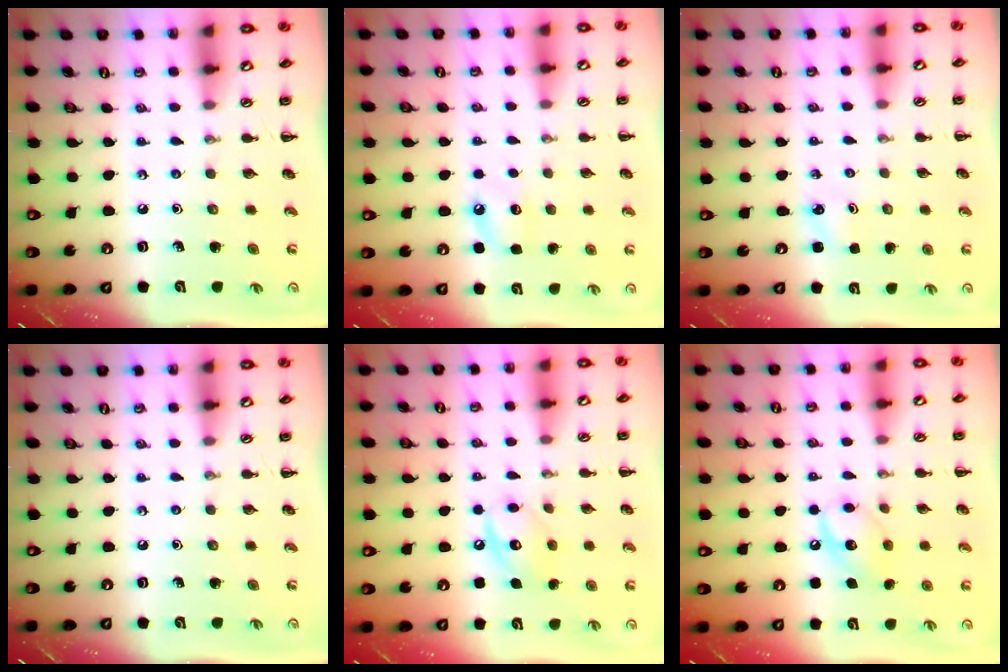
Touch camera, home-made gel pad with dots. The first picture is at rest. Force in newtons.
{"total": 6.4, "press": 6.2, "slide": 1.8}
{"total": 1.4, "press": 1.4, "slide": 0.4}
{"total": 0.0}
{"total": 9.3, "press": 9.3, "slide": 0.9}
{"total": 10.6, "press": 10.6, "slide": 1.3}